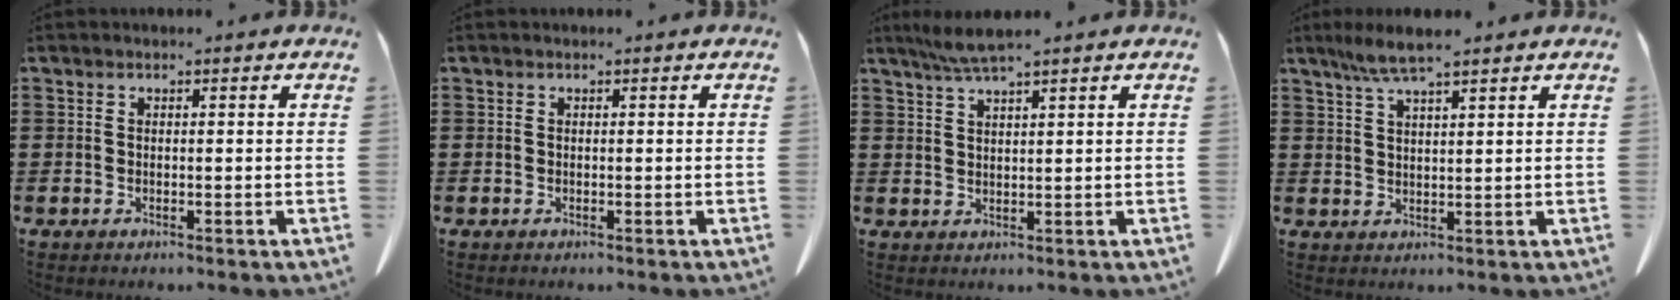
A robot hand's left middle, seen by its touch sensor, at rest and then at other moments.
{"total": 0.0}
{"total": 3.6, "force": [2.9, -0.2, 2.2], "torque": [-0.048, -0.001, 0.052]}
{"total": 4.8, "force": [3.4, 0.3, 3.3], "torque": [-0.073, 0.000, 0.061]}